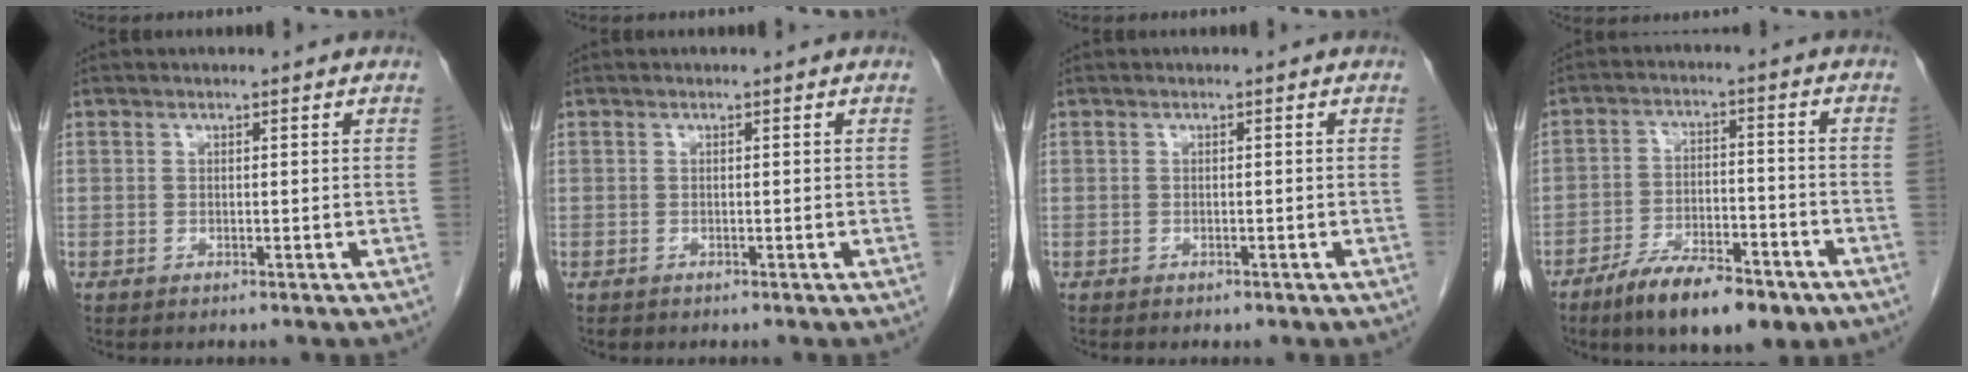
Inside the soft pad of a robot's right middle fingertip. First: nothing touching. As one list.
[{"total": 0.0}, {"total": 0.7, "force": [-0.5, 0.4, 0.3], "torque": [-0.009, 0.001, -0.005]}, {"total": 12.0, "force": [-8.4, 3.9, 7.7], "torque": [-0.120, -0.005, -0.136]}]